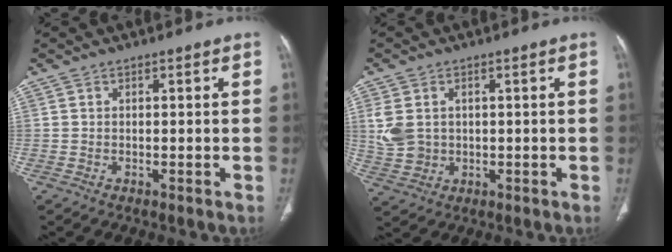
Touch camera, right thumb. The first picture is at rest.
{"total": 6.3, "force": [1.1, 5.0, 3.8], "torque": [-0.077, -0.001, 0.033]}